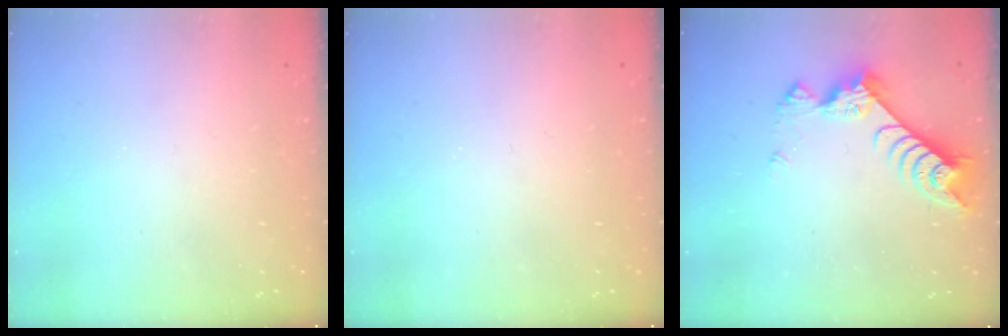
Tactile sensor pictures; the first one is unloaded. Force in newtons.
{"total": 0.0}
{"total": 7.9, "press": 7.9, "slide": 0.7}